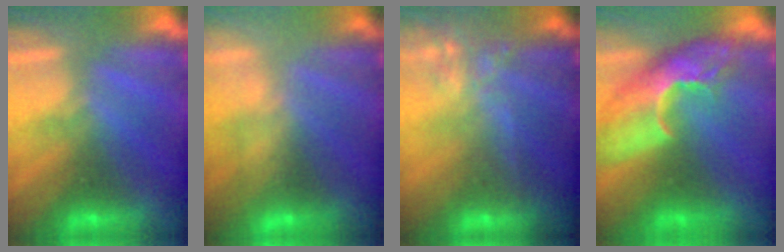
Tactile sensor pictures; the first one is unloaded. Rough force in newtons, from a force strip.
{"total": 2.4}
{"total": 7.7}
{"total": 9.3}